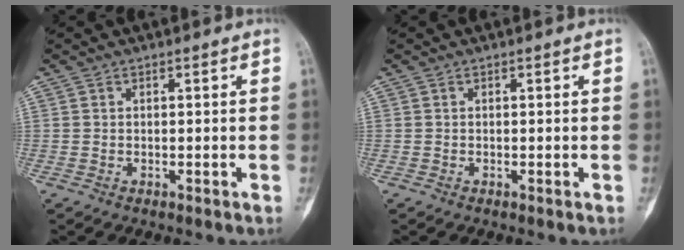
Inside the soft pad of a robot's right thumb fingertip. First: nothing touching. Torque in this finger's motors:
{"motor_torque": [-0.05, 0.13, 0.12, -0.12, 0.02]}